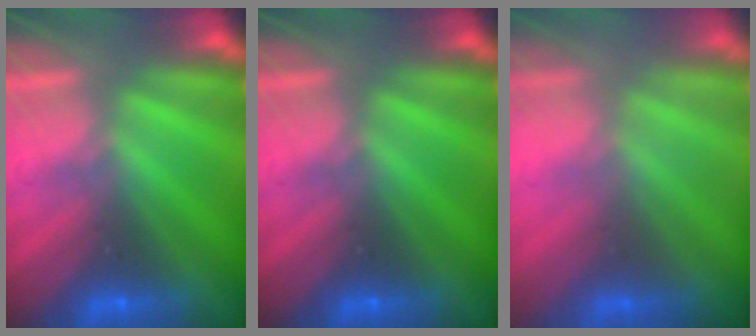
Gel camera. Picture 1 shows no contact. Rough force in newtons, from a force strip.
{"total": 0.0}
{"total": 2.6}